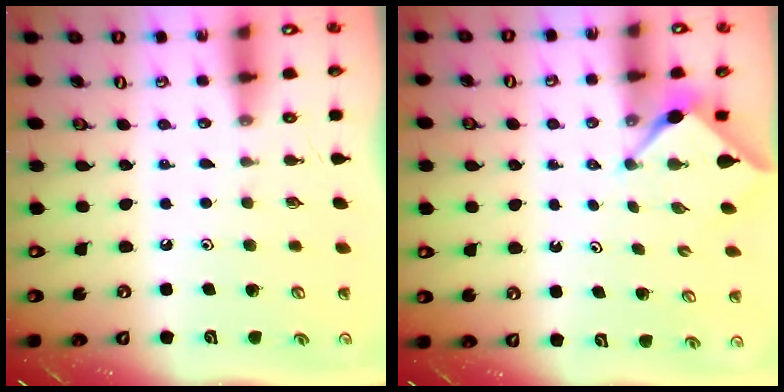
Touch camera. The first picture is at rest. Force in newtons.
{"total": 3.2, "press": 3.1, "slide": 0.4}